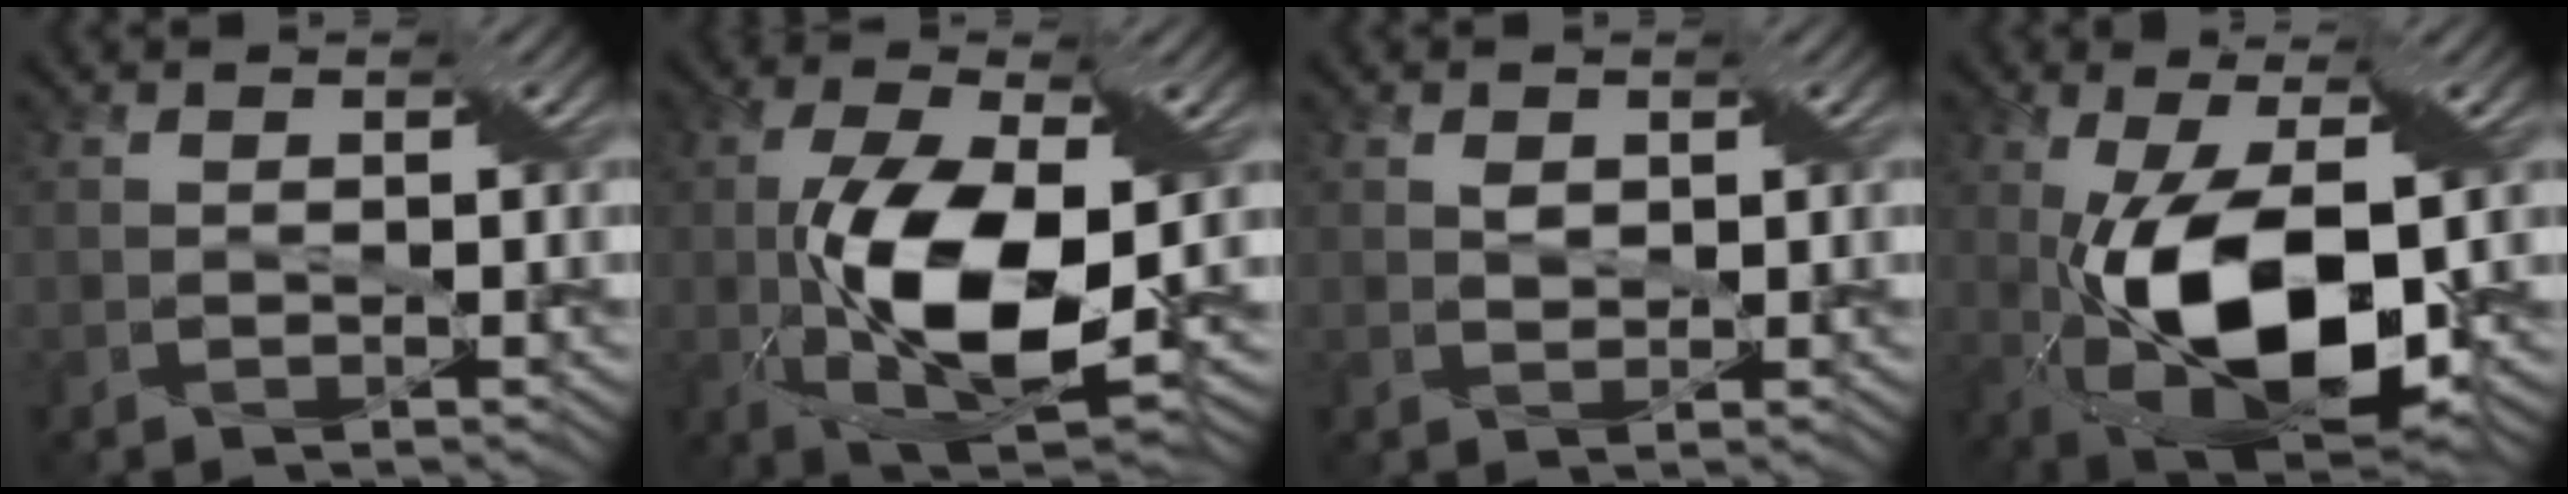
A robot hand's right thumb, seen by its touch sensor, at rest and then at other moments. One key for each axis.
{"total": 13.6, "fx": -1.4, "fy": 6.0, "fz": 12.2, "tx": -0.249, "ty": -0.007, "tz": -0.020}
{"total": 1.2, "fx": 0.6, "fy": 0.8, "fz": 0.7, "tx": -0.015, "ty": 0.000, "tz": 0.013}
{"total": 14.9, "fx": -2.0, "fy": 7.1, "fz": 13.0, "tx": -0.249, "ty": -0.010, "tz": -0.037}